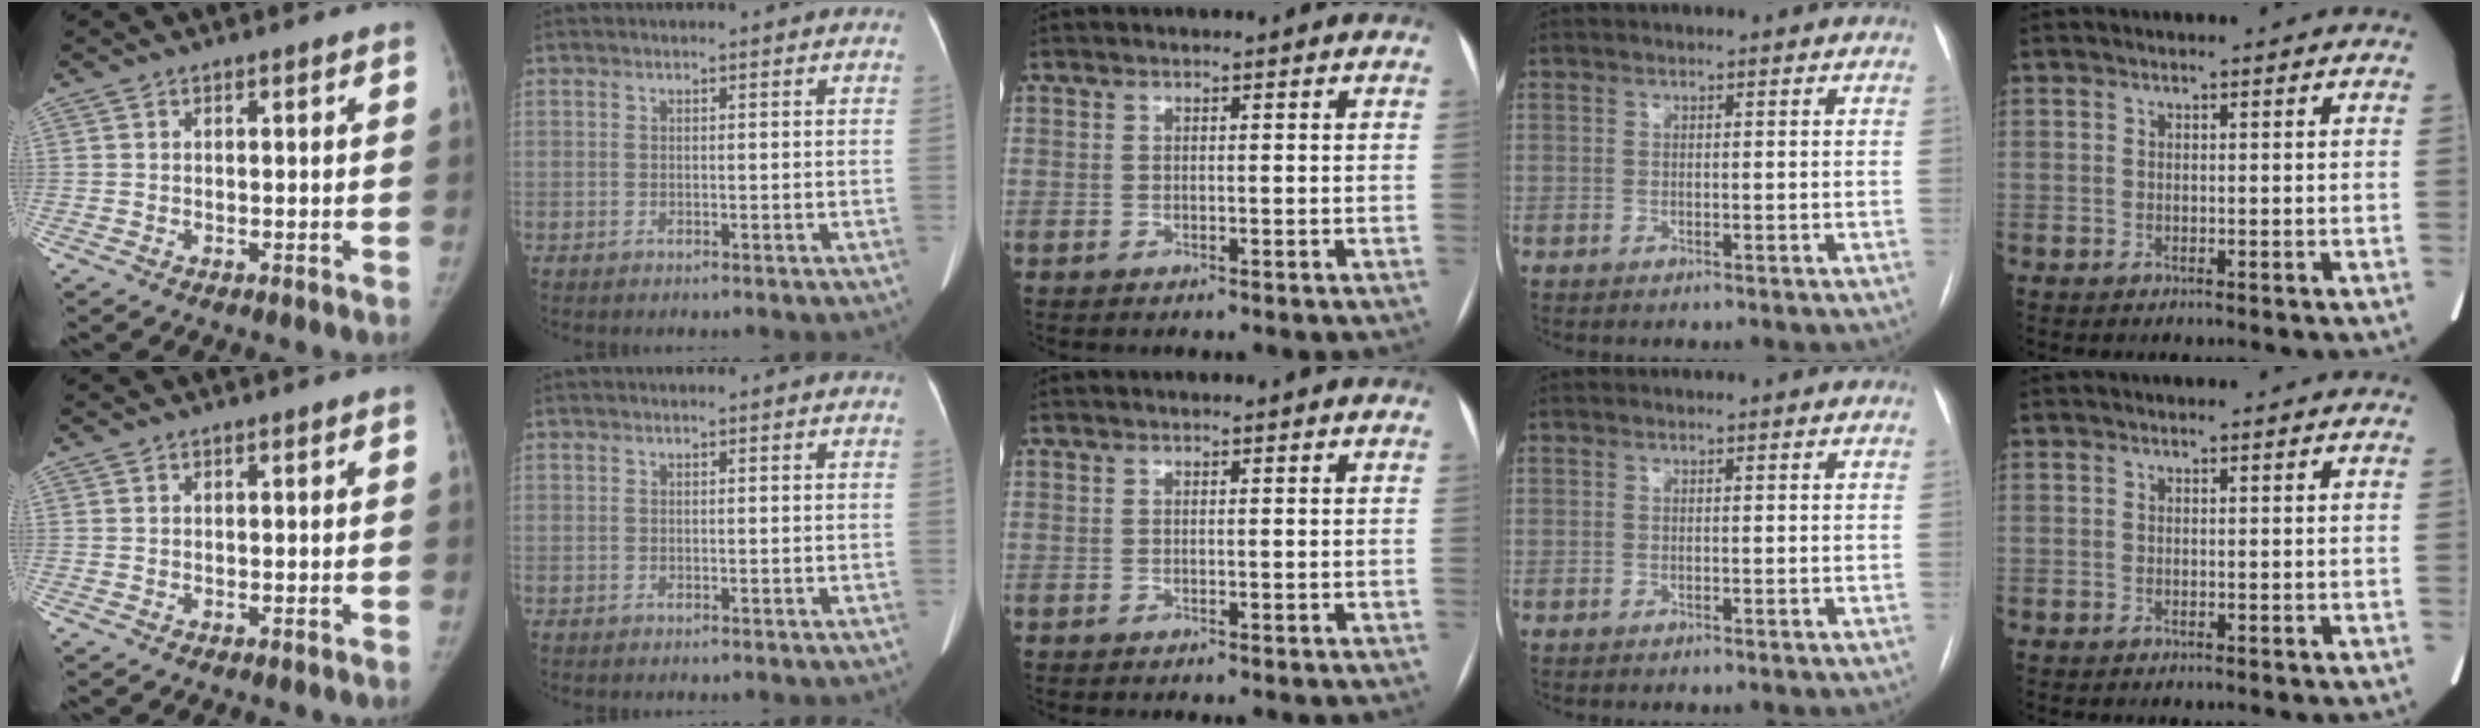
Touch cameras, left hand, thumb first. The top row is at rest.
{}